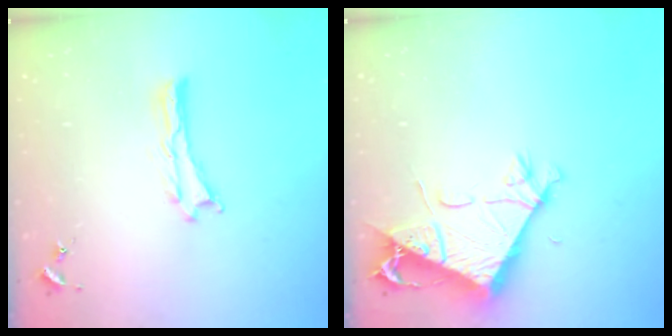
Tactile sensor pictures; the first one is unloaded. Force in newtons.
{"total": 7.8, "press": 7.8, "slide": 0.5}